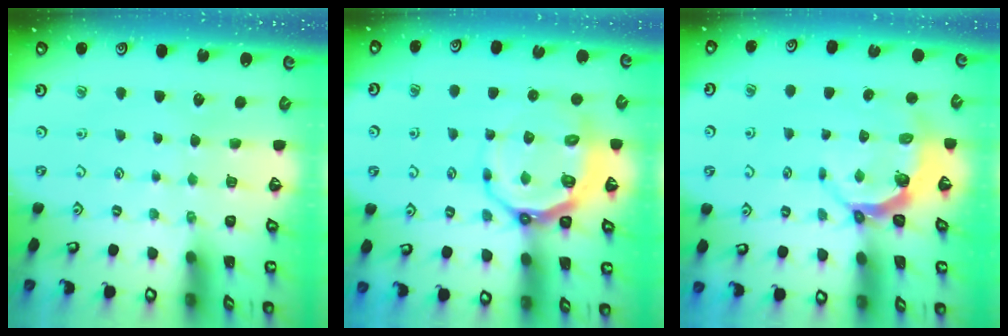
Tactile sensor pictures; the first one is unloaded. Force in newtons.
{"total": 10.0, "press": 9.2, "slide": 3.8}
{"total": 5.2, "press": 3.8, "slide": 3.5}